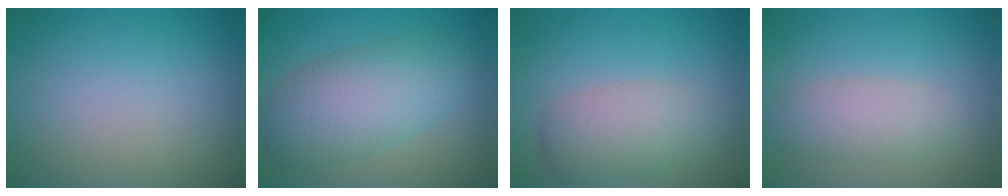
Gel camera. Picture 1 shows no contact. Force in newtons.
{"total": 6.5, "press": 6.5, "slide": 0.3}
{"total": 4.0, "press": 4.0, "slide": 0.1}
{"total": 2.8, "press": 2.8, "slide": 0.3}